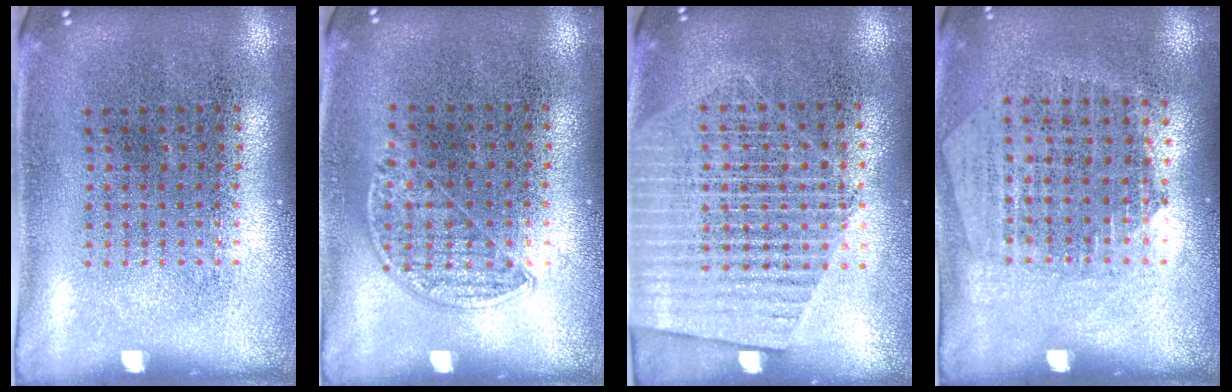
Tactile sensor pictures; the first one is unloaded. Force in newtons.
{"total": 0.8, "press": 0.6, "slide": 0.4}
{"total": 1.7, "press": 1.5, "slide": 0.8}
{"total": 1.3, "press": 1.2, "slide": 0.5}